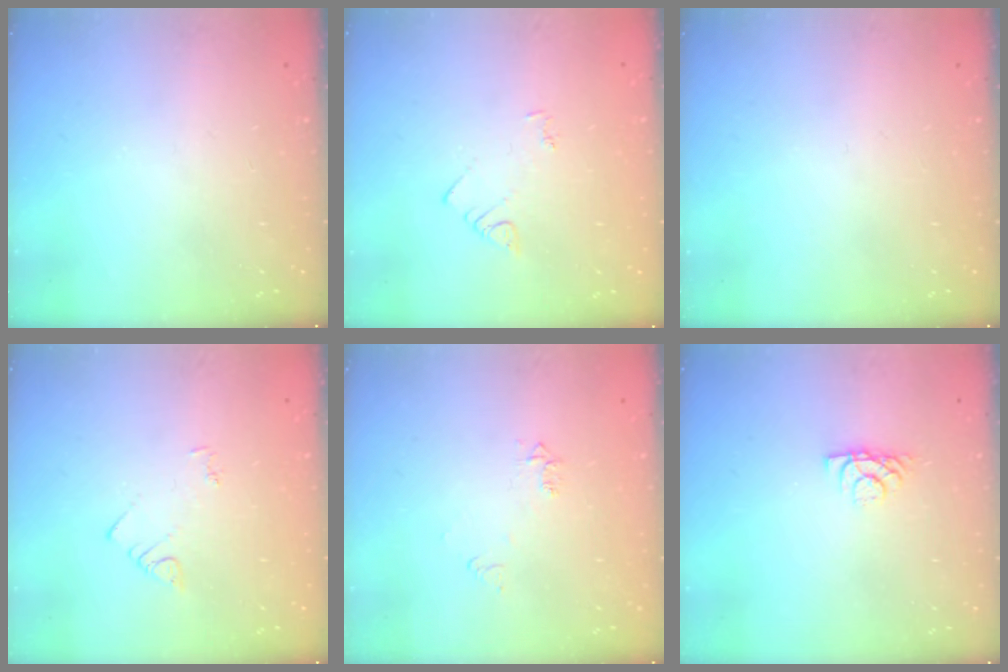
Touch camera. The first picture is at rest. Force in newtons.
{"total": 2.9, "press": 2.9, "slide": 0.3}
{"total": 0.0}
{"total": 2.9, "press": 2.9, "slide": 0.3}
{"total": 4.7, "press": 4.6, "slide": 0.6}
{"total": 6.5, "press": 6.5, "slide": 0.6}